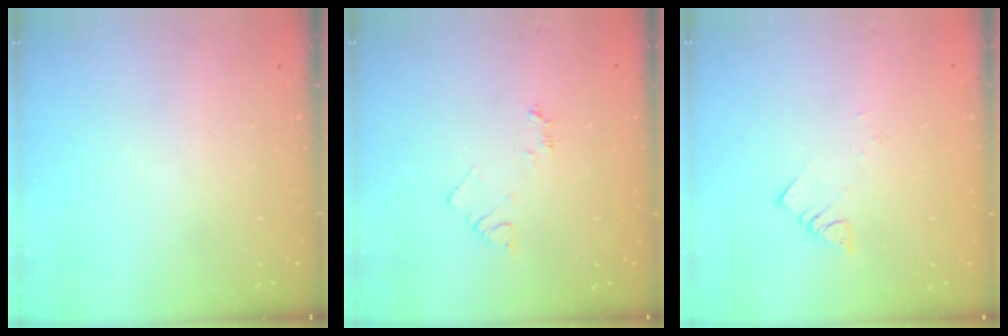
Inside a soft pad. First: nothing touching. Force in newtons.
{"total": 3.9, "press": 3.8, "slide": 0.4}
{"total": 1.9, "press": 1.9, "slide": 0.1}